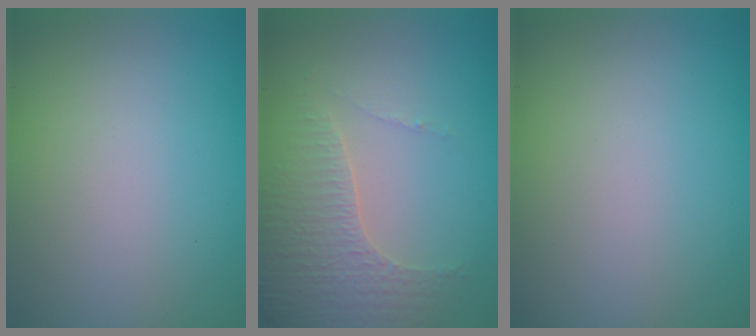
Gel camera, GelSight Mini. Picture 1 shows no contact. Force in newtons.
{"total": 4.3, "press": 3.1, "slide": 3.0}
{"total": 0.0}